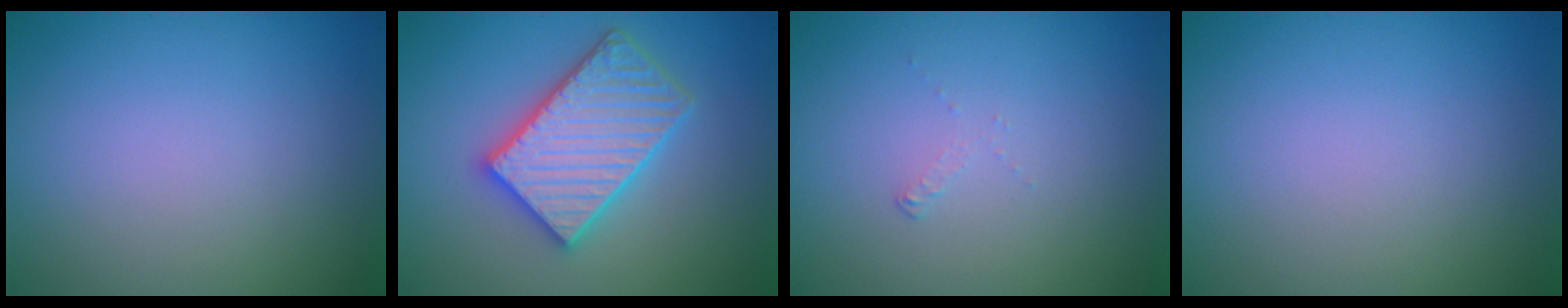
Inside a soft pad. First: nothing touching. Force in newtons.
{"total": 5.6, "press": 5.5, "slide": 0.8}
{"total": 0.6, "press": 0.2, "slide": 0.6}
{"total": 0.0}